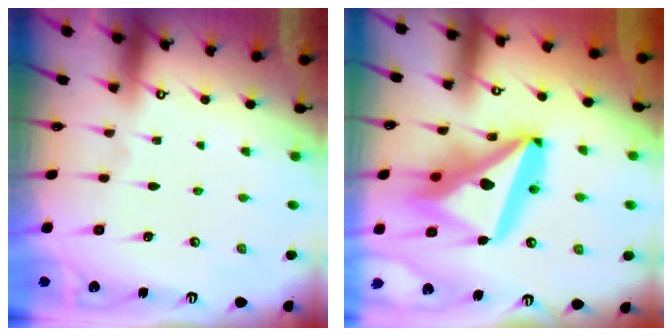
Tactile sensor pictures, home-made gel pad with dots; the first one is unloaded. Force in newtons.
{"total": 23.1, "press": 22.9, "slide": 2.7}